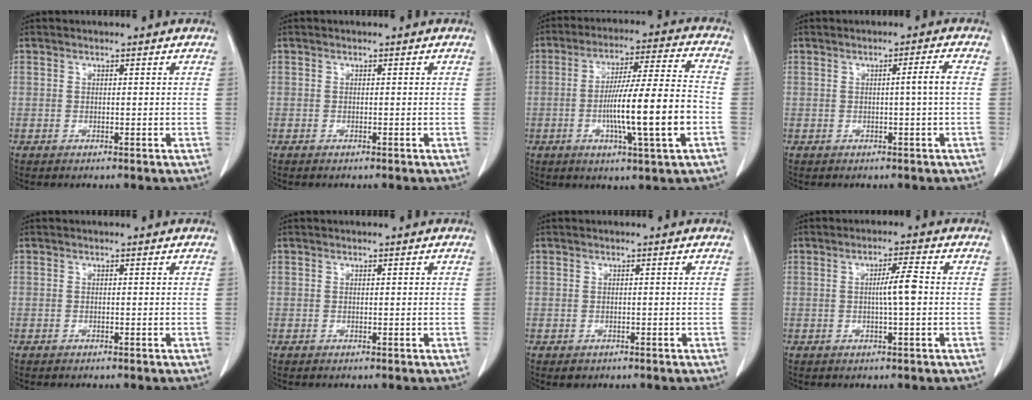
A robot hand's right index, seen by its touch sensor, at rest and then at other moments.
{"total": 0.0}
{"total": 14.6, "force": [-3.5, 0.1, 14.2], "torque": [-0.244, 0.001, -0.060]}
{"total": 2.4, "force": [-0.1, -0.7, 2.3], "torque": [-0.035, 0.000, 0.000]}
{"total": 0.0}
{"total": 0.0}
{"total": 0.9, "force": [-0.3, 0.9, 0.1], "torque": [-0.002, 0.004, 0.000]}
{"total": 4.2, "force": [0.0, 0.0, 4.2], "torque": [-0.072, 0.001, -0.001]}